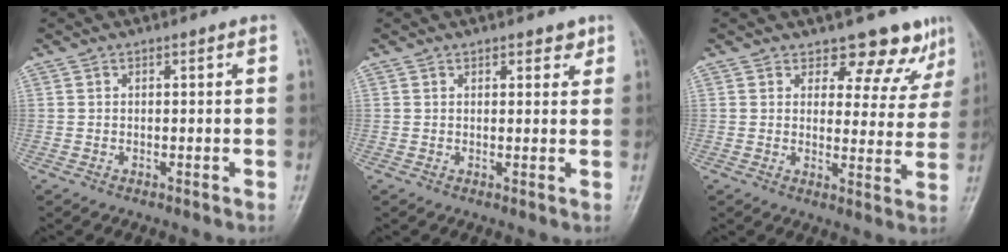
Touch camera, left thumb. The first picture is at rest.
{"total": 2.3, "force": [1.6, 1.2, 1.1], "torque": [0.001, -0.008, 0.019]}
{"total": 9.1, "force": [7.7, 4.4, 1.9], "torque": [0.019, -0.052, 0.081]}